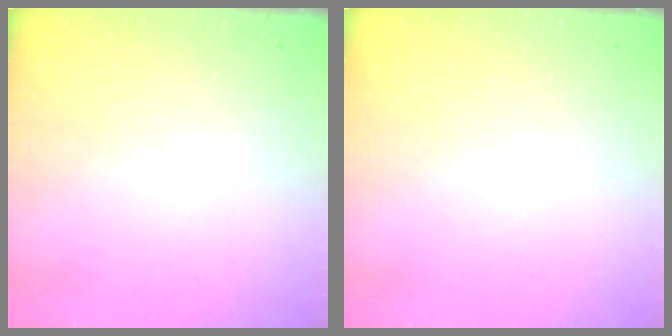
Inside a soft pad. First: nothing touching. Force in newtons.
{"total": 0.0}